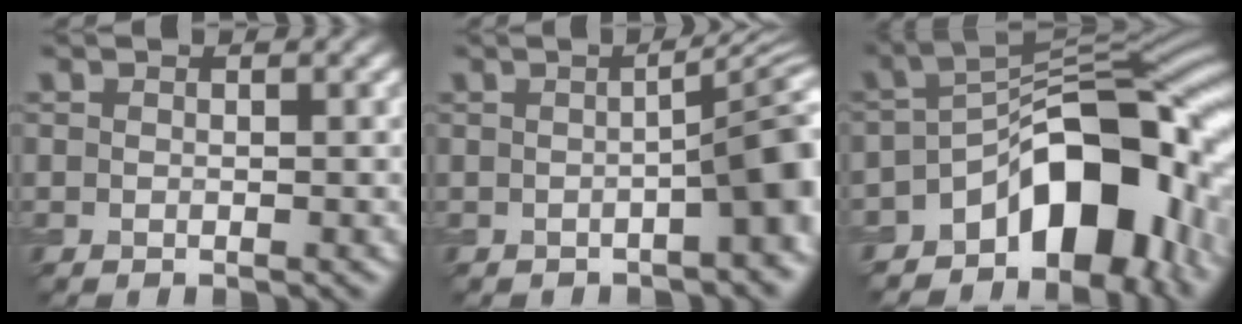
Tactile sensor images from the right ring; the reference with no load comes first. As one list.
[{"total": 7.1, "force": [-0.8, 2.1, 6.7], "torque": [-0.057, 0.012, -0.001]}, {"total": 12.9, "force": [-5.5, 7.0, 9.3], "torque": [-0.093, 0.009, -0.087]}]